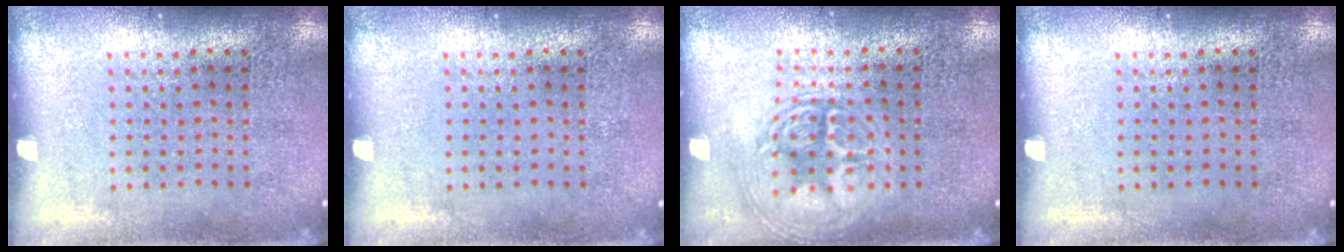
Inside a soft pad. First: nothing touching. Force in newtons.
{"total": 0.0}
{"total": 2.9, "press": 2.8, "slide": 0.4}
{"total": 0.0}